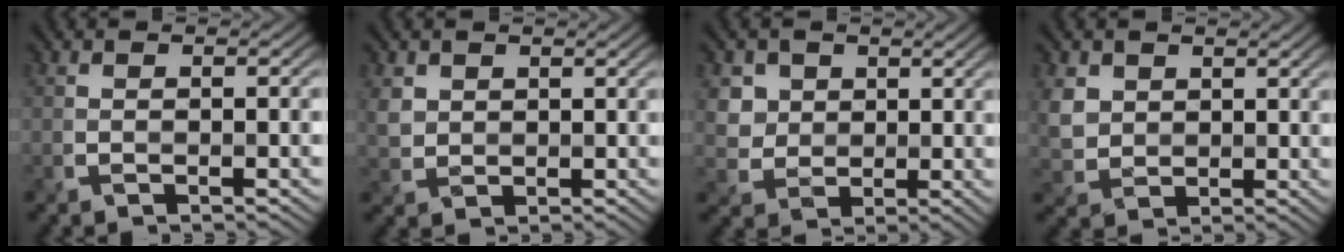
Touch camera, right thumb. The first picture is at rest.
{"total": 3.0, "force": [1.6, 2.4, 0.8], "torque": [-0.034, 0.000, 0.034]}
{"total": 5.3, "force": [2.7, 4.3, 1.6], "torque": [-0.062, -0.012, 0.054]}
{"total": 4.9, "force": [2.3, 3.8, 2.0], "torque": [-0.067, -0.001, 0.045]}